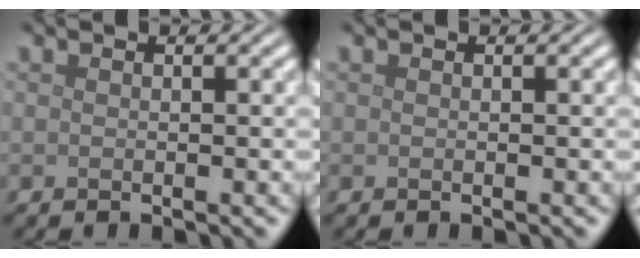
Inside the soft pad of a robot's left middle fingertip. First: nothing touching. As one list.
[{"total": 0.0}]